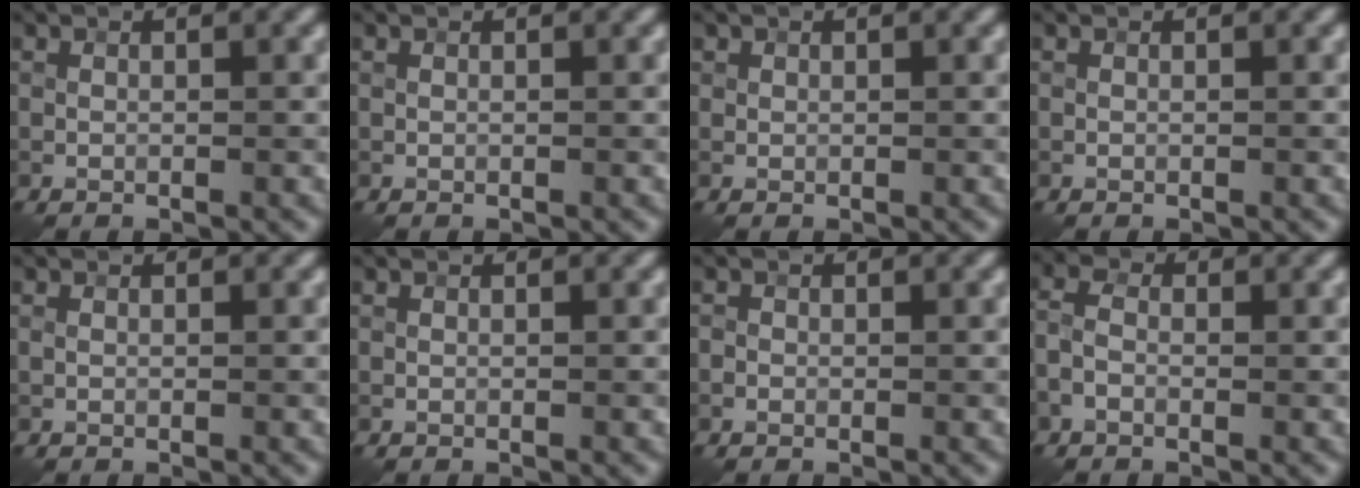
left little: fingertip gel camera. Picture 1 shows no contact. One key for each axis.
{"total": 0.0}
{"total": 0.5, "fx": 0.3, "fy": 0.5, "fz": 0.0, "tx": 0.006, "ty": -0.001, "tz": 0.005}
{"total": 0.0}
{"total": 0.0}
{"total": 0.0}
{"total": 0.5, "fx": -0.3, "fy": 0.5, "fz": 0.1, "tx": 0.000, "ty": -0.001, "tz": -0.006}
{"total": 2.3, "fx": -0.9, "fy": 1.4, "fz": 1.5, "tx": -0.036, "ty": 0.007, "tz": -0.030}